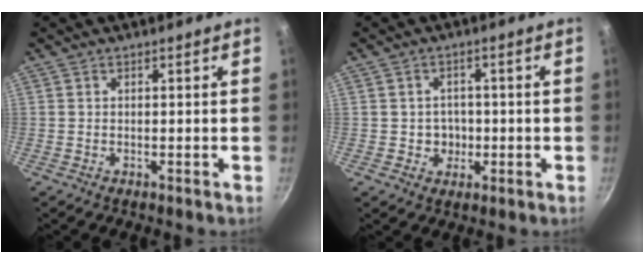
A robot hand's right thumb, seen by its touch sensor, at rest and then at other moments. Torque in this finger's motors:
{"motor_torque": [-0.50, 0.10, 0.69, -0.31, -0.02]}